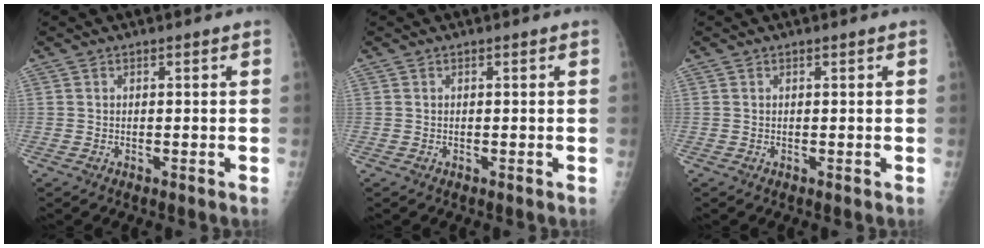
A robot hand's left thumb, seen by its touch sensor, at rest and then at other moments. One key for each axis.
{"total": 0.0}
{"total": 0.0}